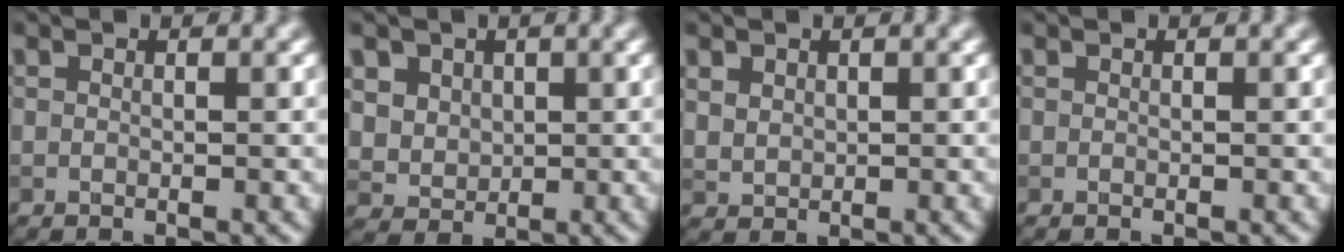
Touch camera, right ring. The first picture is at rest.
{"total": 4.5, "force": [2.0, 3.6, 1.7], "torque": [-0.047, 0.000, 0.039]}
{"total": 1.6, "force": [0.8, 1.3, 0.6], "torque": [-0.013, -0.002, 0.020]}
{"total": 0.0}